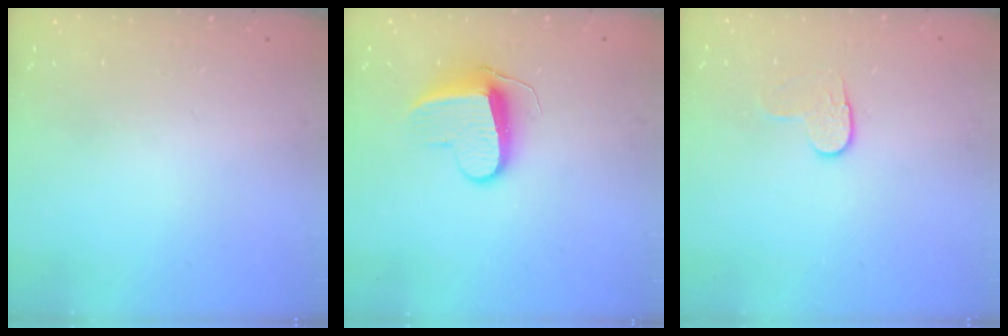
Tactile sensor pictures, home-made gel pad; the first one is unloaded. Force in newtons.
{"total": 9.0, "press": 9.0, "slide": 0.6}
{"total": 5.3, "press": 5.3, "slide": 0.5}